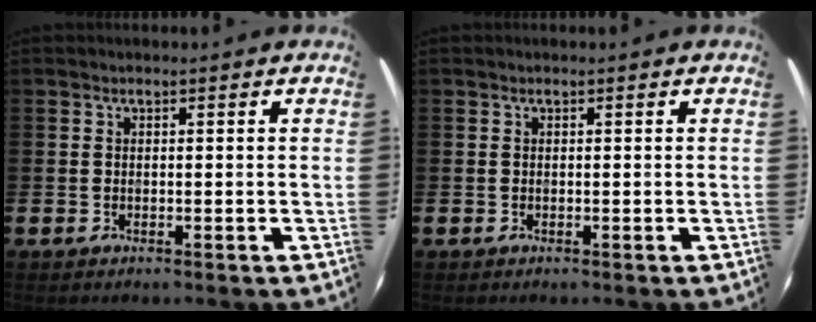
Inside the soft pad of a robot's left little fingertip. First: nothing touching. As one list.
[{"total": 0.0}]